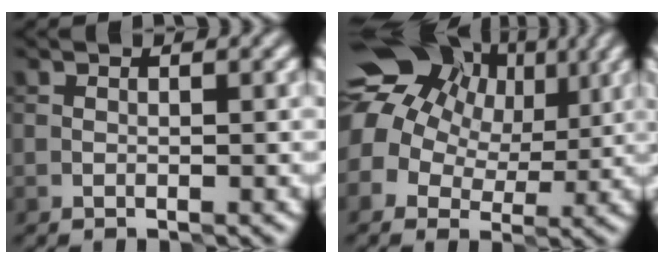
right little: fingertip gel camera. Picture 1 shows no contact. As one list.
[{"total": 16.7, "force": [5.5, 12.8, 9.1], "torque": [-0.191, 0.039, 0.080]}]